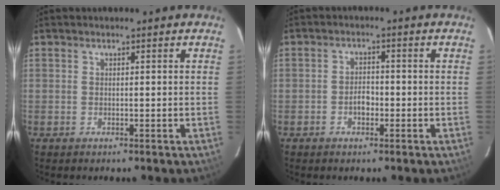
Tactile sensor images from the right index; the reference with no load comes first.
{"total": 2.5, "force": [-1.1, 1.5, 1.7], "torque": [-0.033, 0.004, -0.019]}